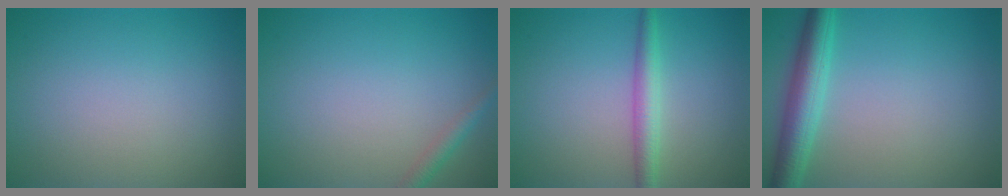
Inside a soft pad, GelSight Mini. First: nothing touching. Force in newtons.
{"total": 1.4, "press": 1.4, "slide": 0.1}
{"total": 2.6, "press": 2.6, "slide": 0.1}
{"total": 4.4, "press": 4.4, "slide": 0.2}